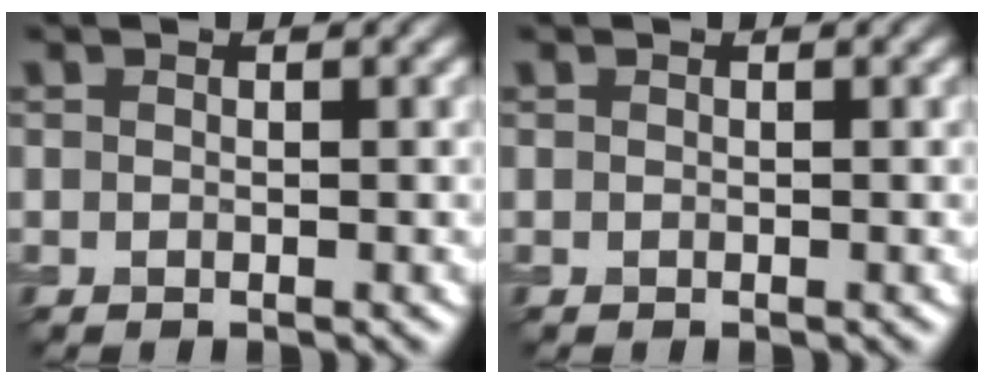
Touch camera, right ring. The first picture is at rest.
{"total": 0.0}